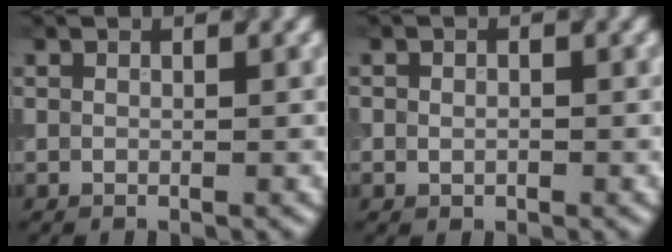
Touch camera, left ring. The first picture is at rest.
{"total": 0.9, "force": [-0.2, 0.8, 0.5], "torque": [-0.004, -0.003, -0.003]}